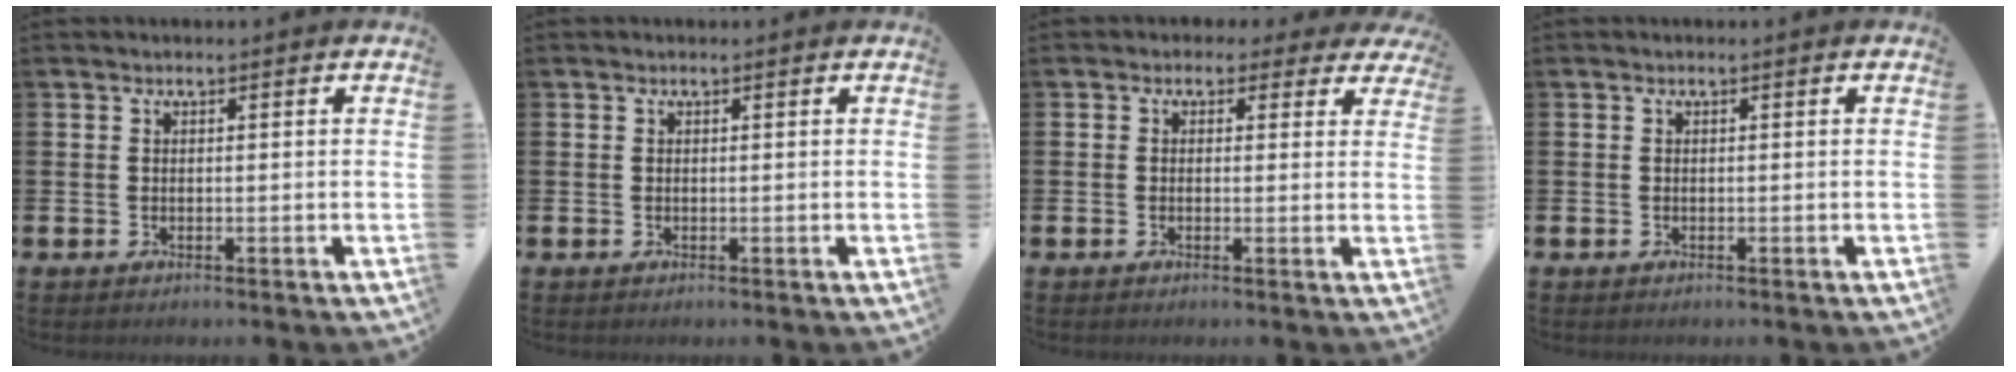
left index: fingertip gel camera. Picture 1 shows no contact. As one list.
[{"total": 0.0}, {"total": 1.6, "force": [0.9, 1.3, 0.1], "torque": [0.003, -0.001, 0.010]}, {"total": 0.0}]